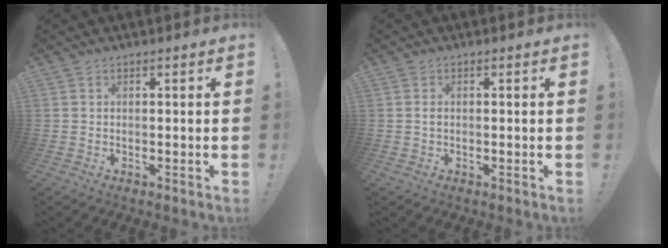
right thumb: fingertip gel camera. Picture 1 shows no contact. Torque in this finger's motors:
{"motor_torque": [-0.16, -0.01, -0.14, 0.07, -0.03]}